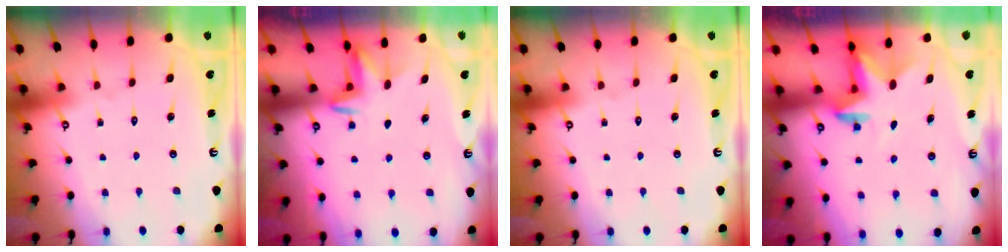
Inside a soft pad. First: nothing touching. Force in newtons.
{"total": 2.6, "press": 2.6, "slide": 0.4}
{"total": 0.0}
{"total": 2.6, "press": 2.5, "slide": 0.4}